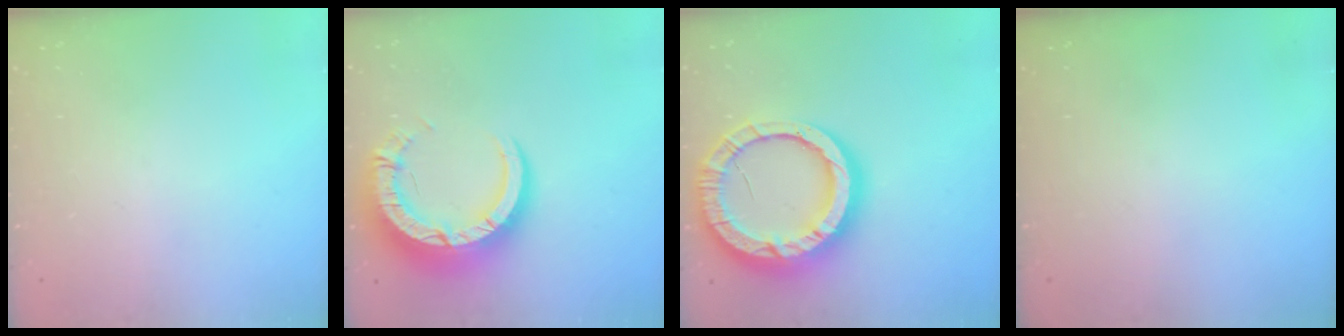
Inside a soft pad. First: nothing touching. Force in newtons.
{"total": 14.5, "press": 14.4, "slide": 1.4}
{"total": 21.5, "press": 21.5, "slide": 1.8}
{"total": 0.0}